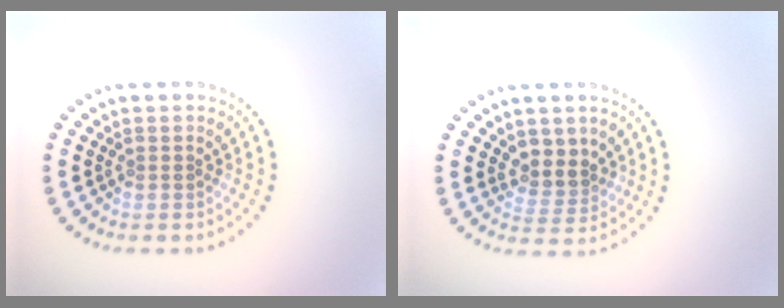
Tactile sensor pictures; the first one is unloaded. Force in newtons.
{"total": 2.6, "press": 2.1, "slide": 1.6}